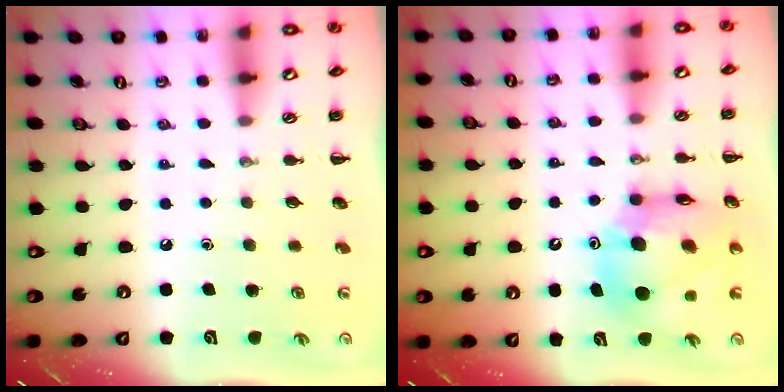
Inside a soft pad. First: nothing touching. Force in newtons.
{"total": 13.0, "press": 12.4, "slide": 3.8}